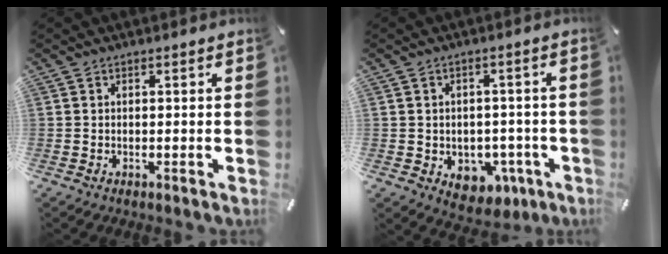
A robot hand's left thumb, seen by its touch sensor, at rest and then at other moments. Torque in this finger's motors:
{"motor_torque": [0.18, 0.66, 0.51, 0.28, 0.12]}